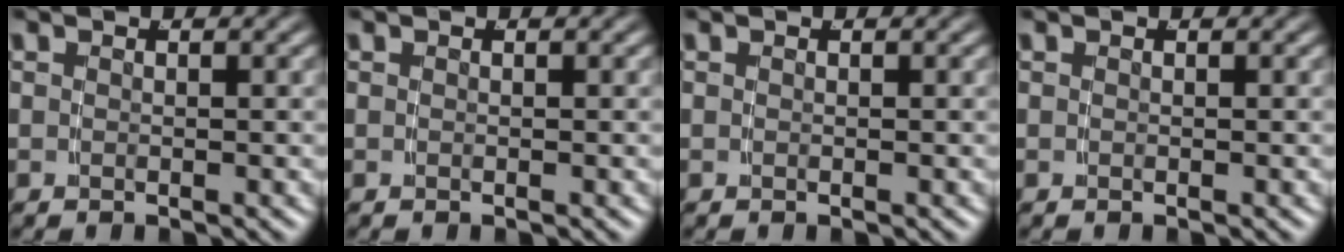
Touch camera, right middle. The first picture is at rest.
{"total": 0.0}
{"total": 0.0}
{"total": 0.0}